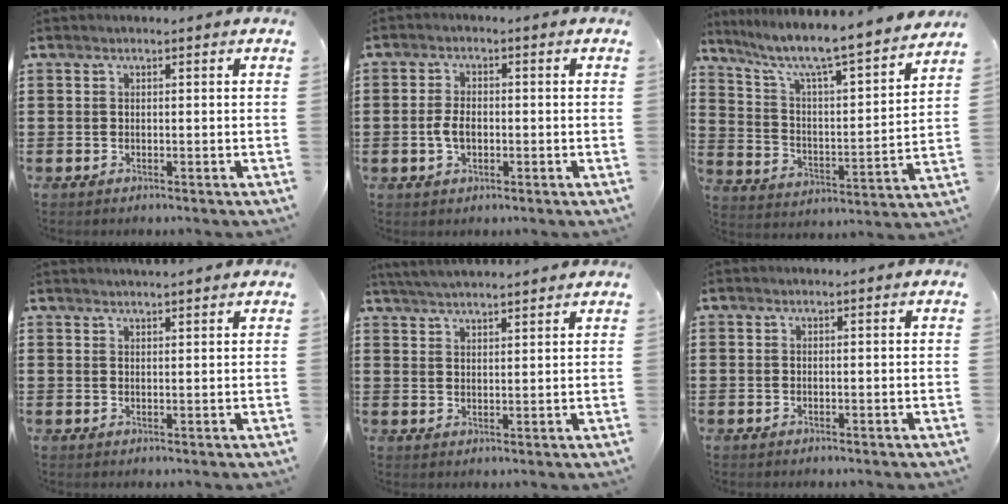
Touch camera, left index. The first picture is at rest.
{"total": 3.5, "force": [-0.6, 2.0, 2.8], "torque": [-0.068, -0.002, -0.017]}
{"total": 6.4, "force": [5.5, 0.2, 3.3], "torque": [-0.092, -0.056, 0.081]}
{"total": 1.9, "force": [1.9, -0.1, 0.3], "torque": [-0.009, 0.000, 0.037]}
{"total": 3.8, "force": [3.7, -0.3, 0.6], "torque": [-0.023, -0.009, 0.068]}
{"total": 0.0}